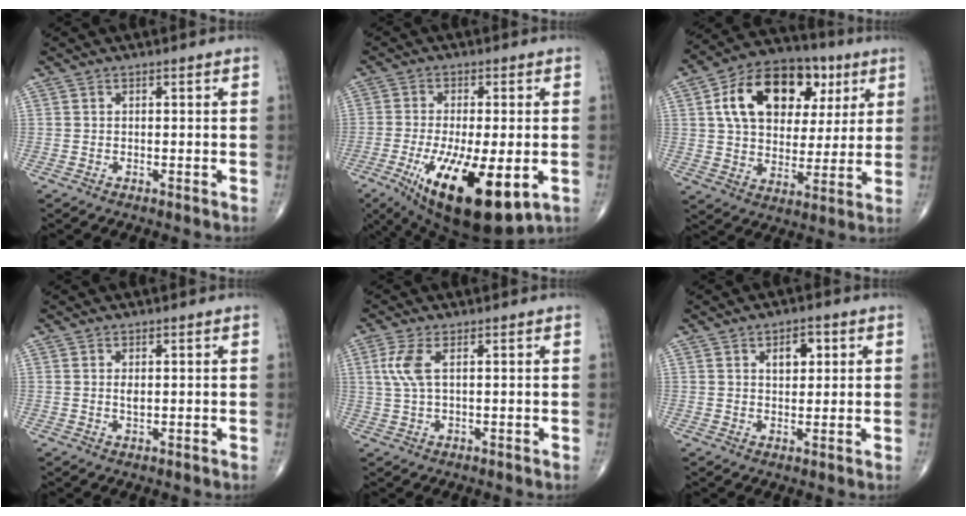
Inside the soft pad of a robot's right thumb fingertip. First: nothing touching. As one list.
[{"total": 18.5, "force": [-6.4, 6.4, 16.2], "torque": [-0.274, -0.026, -0.087]}, {"total": 20.1, "force": [6.6, 13.1, 13.7], "torque": [-0.193, 0.003, 0.103]}, {"total": 1.7, "force": [0.4, 0.7, 1.5], "torque": [-0.027, -0.003, 0.009]}, {"total": 4.7, "force": [1.3, 1.5, 4.2], "torque": [-0.117, 0.008, 0.030]}, {"total": 4.3, "force": [1.6, 2.5, 3.1], "torque": [-0.028, -0.005, 0.021]}]